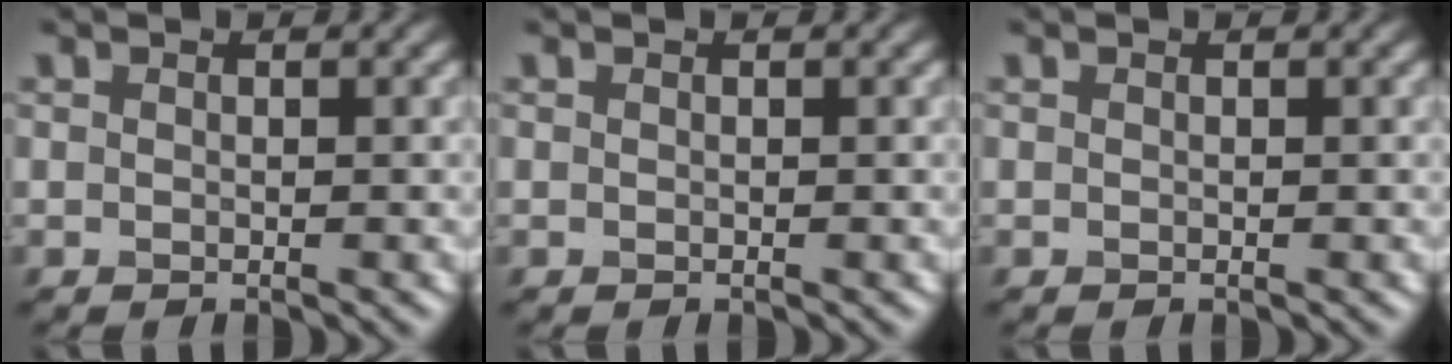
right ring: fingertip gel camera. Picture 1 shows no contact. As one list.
[{"total": 0.0}, {"total": 0.0}]